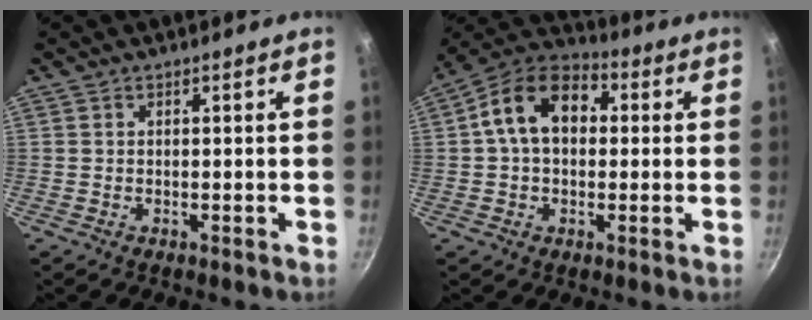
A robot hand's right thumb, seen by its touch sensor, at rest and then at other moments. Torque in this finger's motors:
{"motor_torque": [0.35, 2.80, 0.98, -0.27, 0.14]}